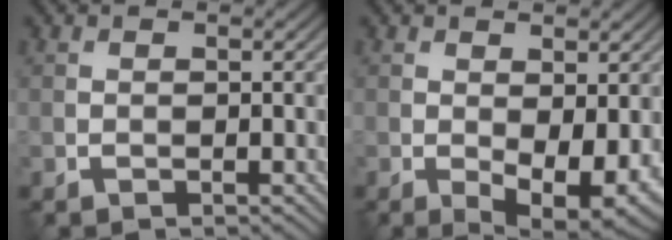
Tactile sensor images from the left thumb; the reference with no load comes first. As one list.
[{"total": 6.8, "force": [-1.5, 3.3, 5.8], "torque": [-0.099, -0.023, -0.008]}]